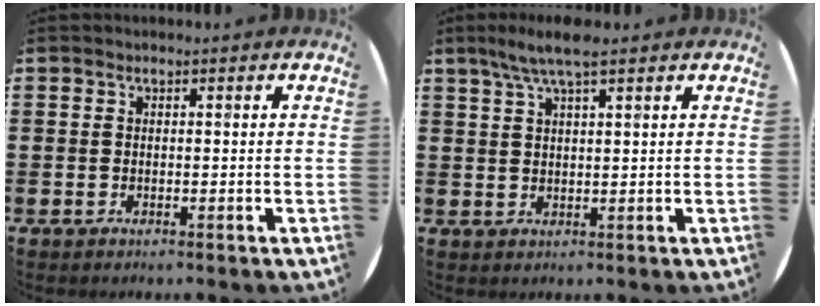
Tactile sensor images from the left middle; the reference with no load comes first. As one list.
[{"total": 4.8, "force": [3.4, 0.6, 3.3], "torque": [-0.071, 0.003, 0.060]}]